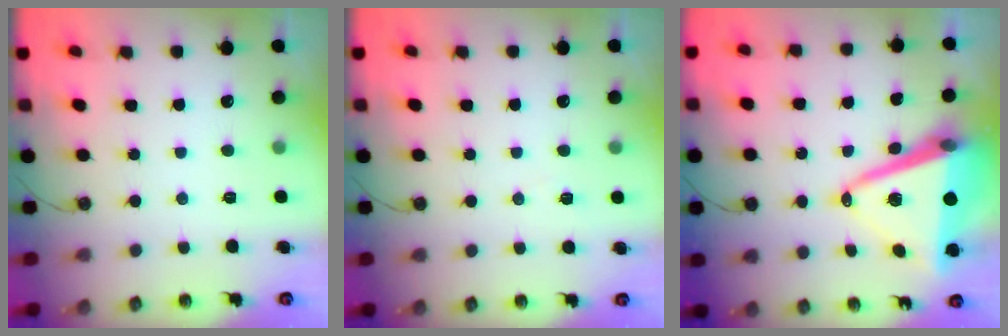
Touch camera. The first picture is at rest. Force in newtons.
{"total": 4.2, "press": 3.8, "slide": 1.7}
{"total": 15.7, "press": 15.1, "slide": 4.1}